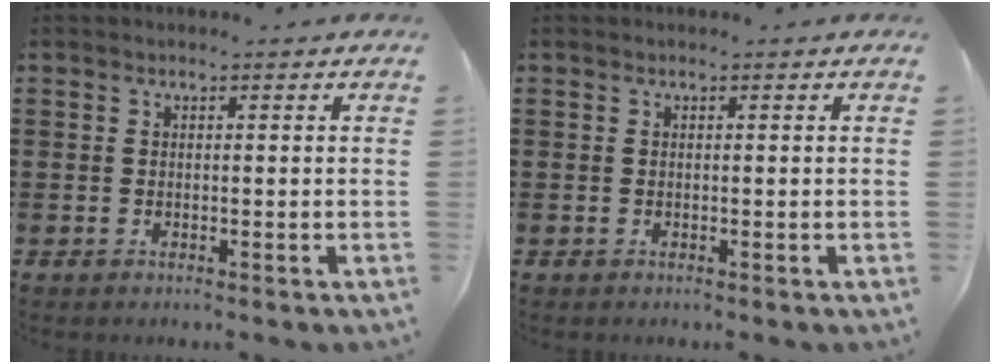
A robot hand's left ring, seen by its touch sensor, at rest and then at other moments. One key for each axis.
{"total": 0.0}